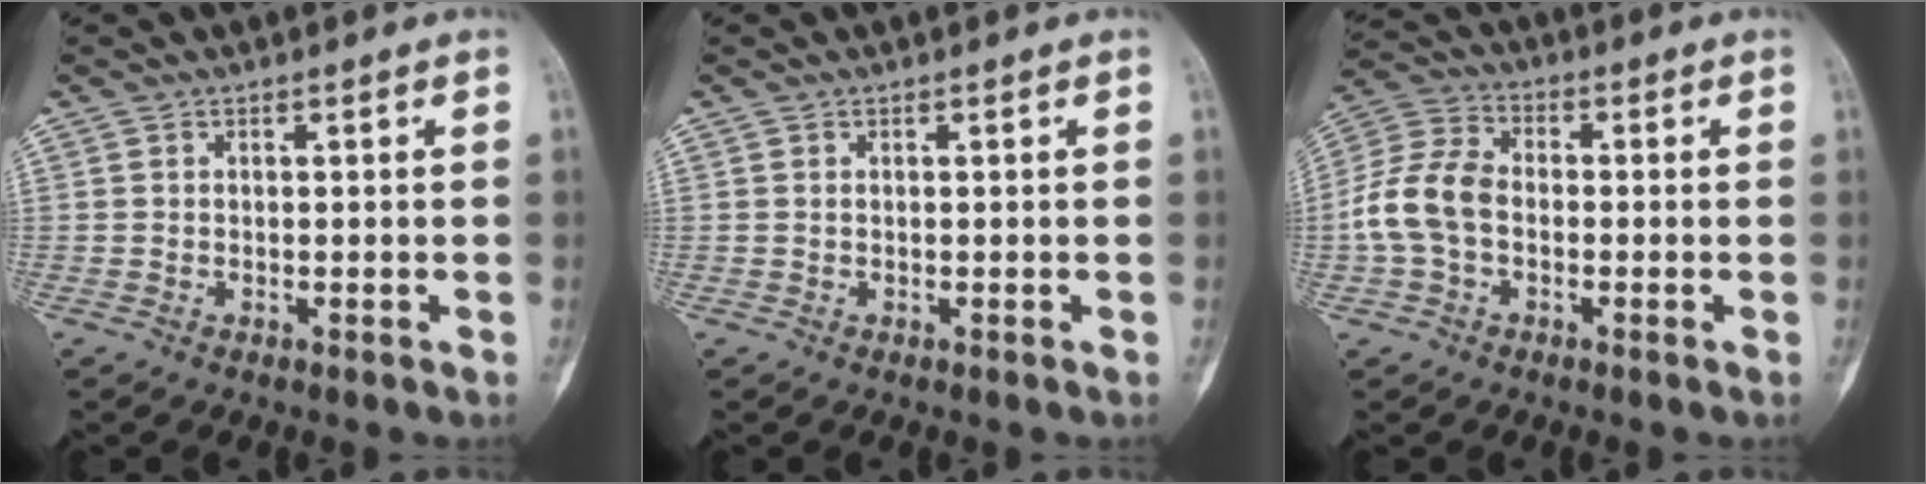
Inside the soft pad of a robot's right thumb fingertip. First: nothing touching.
{"total": 0.0}
{"total": 9.9, "force": [-1.6, 6.8, 6.9], "torque": [-0.143, 0.029, -0.042]}